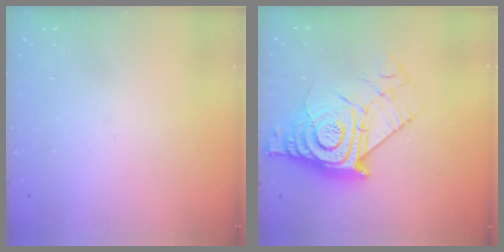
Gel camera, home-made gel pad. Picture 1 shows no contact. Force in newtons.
{"total": 16.2, "press": 16.1, "slide": 1.3}